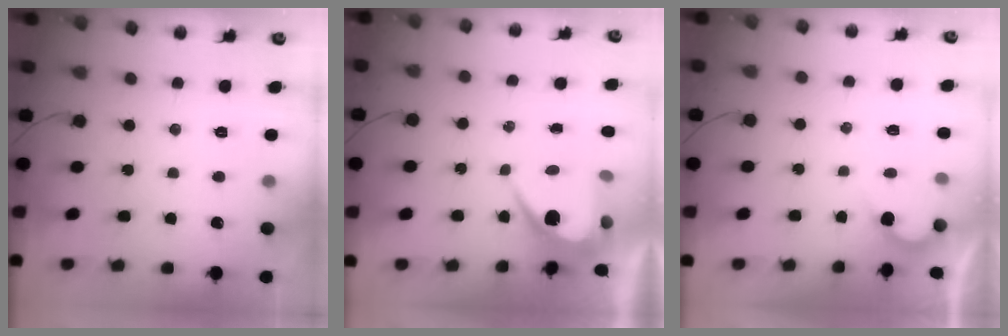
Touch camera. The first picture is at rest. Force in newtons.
{"total": 7.4, "press": 7.4, "slide": 0.1}
{"total": 2.1, "press": 2.1, "slide": 0.1}